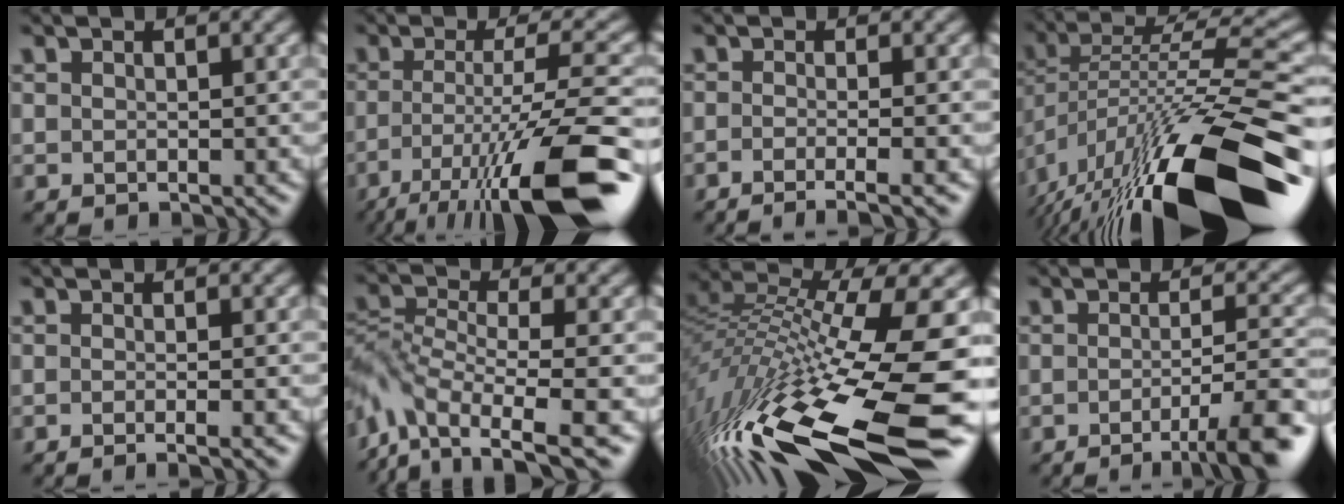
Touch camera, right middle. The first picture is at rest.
{"total": 13.1, "force": [-7.1, 2.9, 10.6], "torque": [-0.176, -0.005, -0.119]}
{"total": 4.0, "force": [-1.9, 1.1, 3.3], "torque": [-0.031, -0.006, -0.041]}
{"total": 17.3, "force": [-7.7, 5.2, 14.5], "torque": [-0.254, 0.009, -0.138]}
{"total": 2.7, "force": [-0.7, 1.1, 2.3], "torque": [-0.006, -0.005, -0.027]}
{"total": 7.1, "force": [-4.4, 2.7, 4.8], "torque": [-0.096, -0.012, -0.087]}
{"total": 17.4, "force": [-5.4, 4.6, 15.9], "torque": [-0.324, -0.017, -0.079]}
{"total": 6.6, "force": [-3.1, 1.3, 5.6], "torque": [-0.074, 0.002, -0.048]}